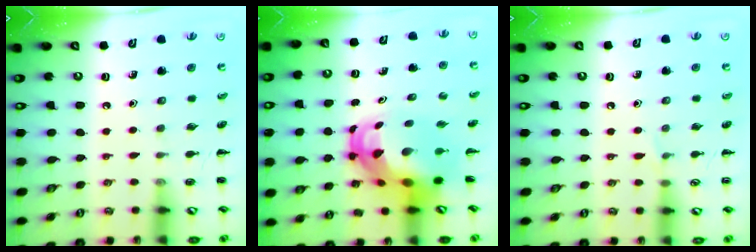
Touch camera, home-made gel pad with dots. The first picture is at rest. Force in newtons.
{"total": 10.2, "press": 9.8, "slide": 2.6}
{"total": 3.8, "press": 3.5, "slide": 1.4}